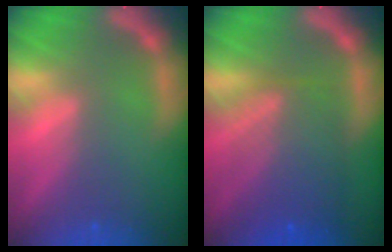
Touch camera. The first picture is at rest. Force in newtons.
{"total": 7.6}